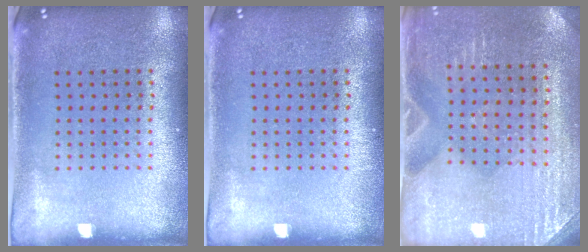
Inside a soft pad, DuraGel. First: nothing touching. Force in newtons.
{"total": 0.0}
{"total": 2.9, "press": 2.9, "slide": 0.4}